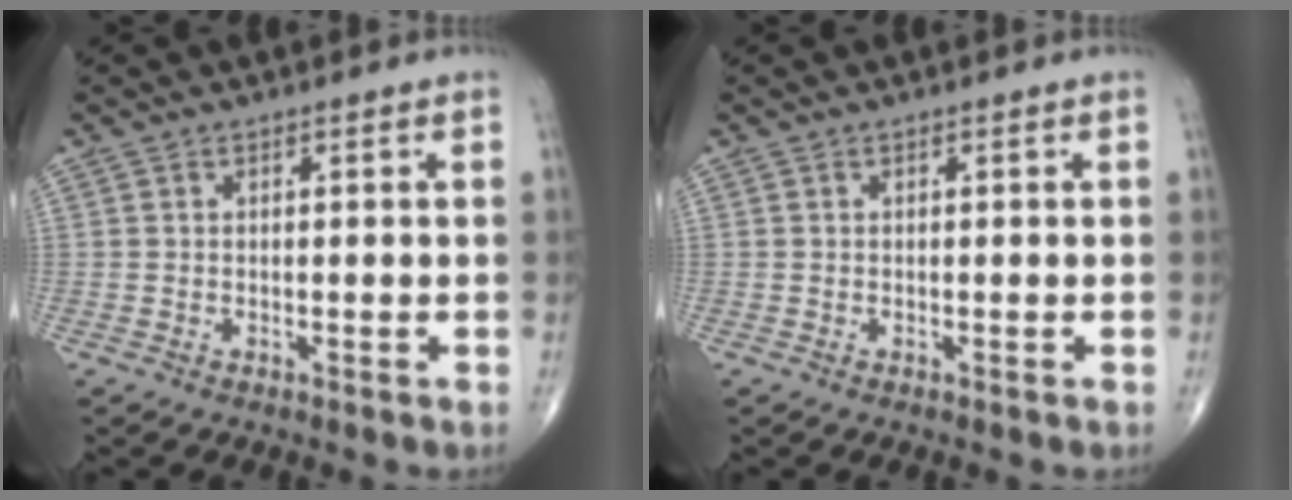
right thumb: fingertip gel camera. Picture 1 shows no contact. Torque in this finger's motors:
{"motor_torque": [0.00, 0.00, 0.00, 0.00, 0.00]}